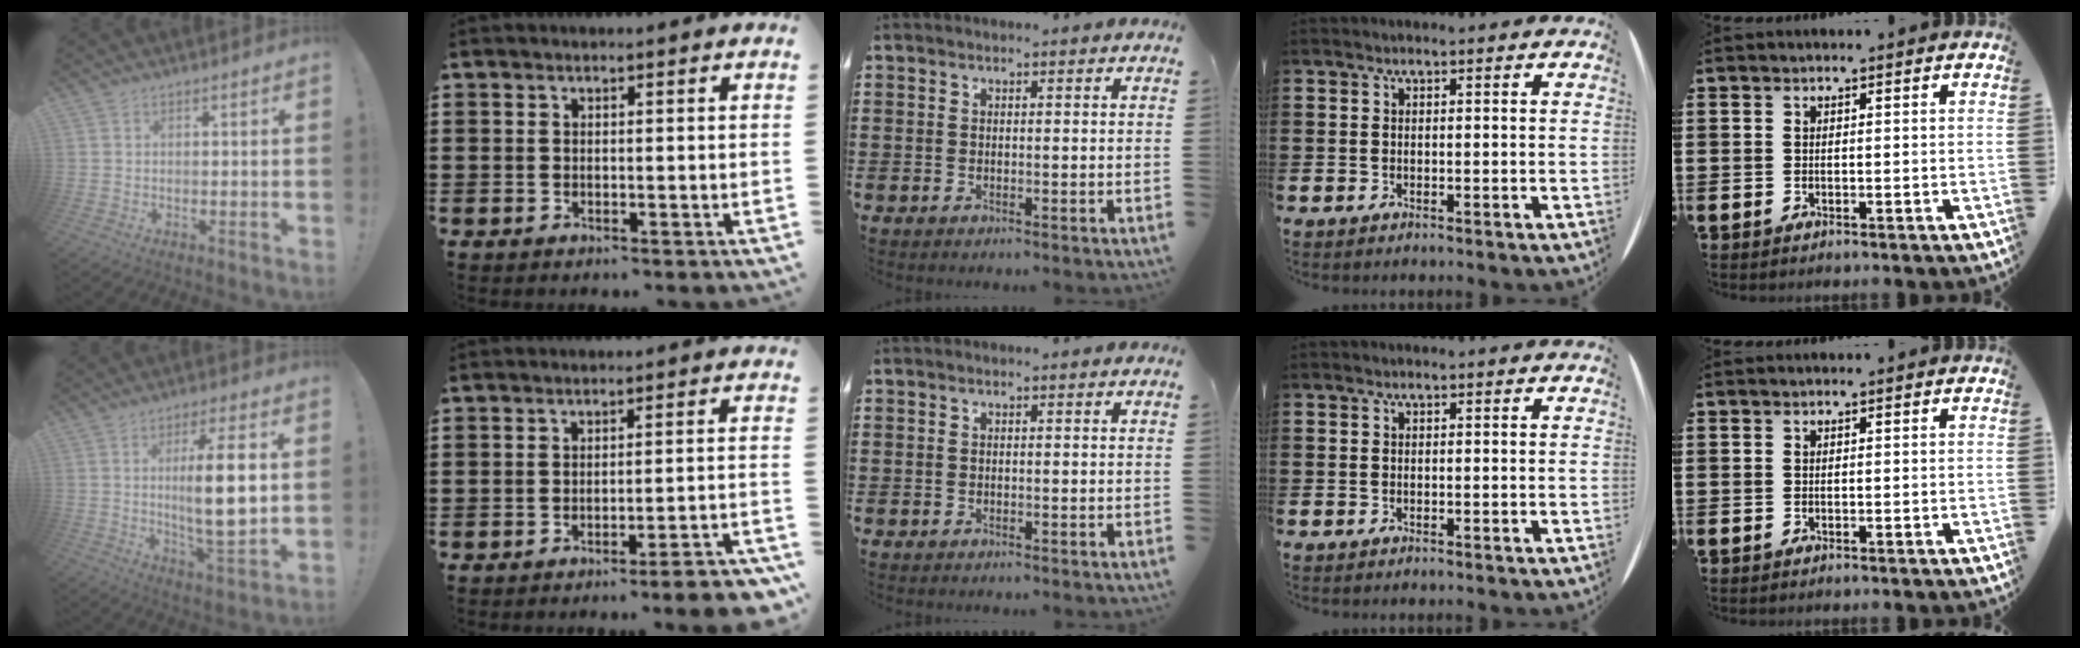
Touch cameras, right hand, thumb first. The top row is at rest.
{"thumb": {"total": 14.2, "force": [1.4, 3.0, 13.8], "torque": [-0.243, -0.012, 0.011]}, "index": {"total": 3.9, "force": [-3.3, -0.1, 2.2], "torque": [-0.037, -0.010, -0.062]}}